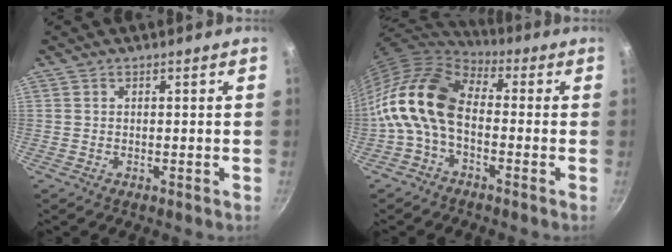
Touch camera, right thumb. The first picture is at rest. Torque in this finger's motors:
{"motor_torque": [2.42, 2.59, 1.24, -1.16, 0.28]}